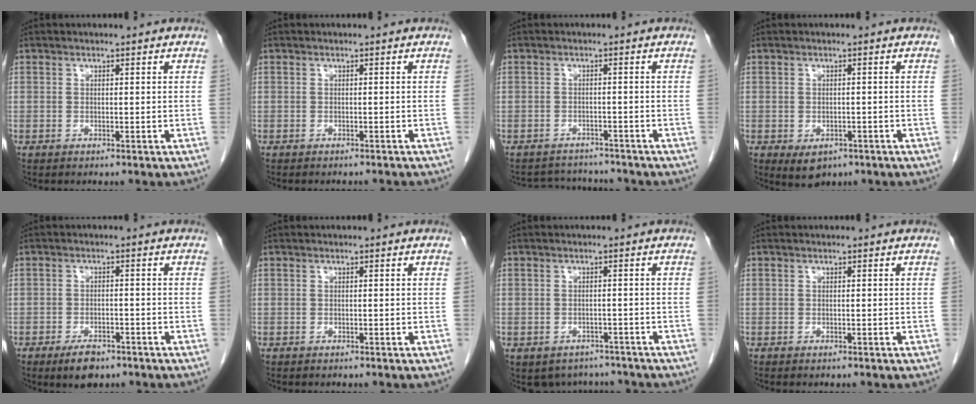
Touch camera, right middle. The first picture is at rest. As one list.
[{"total": 4.0, "force": [-3.6, 0.6, 1.4], "torque": [-0.023, -0.010, -0.042]}, {"total": 4.9, "force": [-4.8, 1.0, -0.2], "torque": [0.001, 0.006, -0.070]}, {"total": 3.5, "force": [-1.8, 2.3, 2.0], "torque": [-0.028, -0.003, -0.014]}, {"total": 4.5, "force": [-3.1, 1.9, 2.6], "torque": [-0.047, -0.002, -0.045]}, {"total": 0.0}, {"total": 5.9, "force": [-5.1, 3.0, 0.5], "torque": [0.000, 0.010, -0.062]}, {"total": 0.0}]